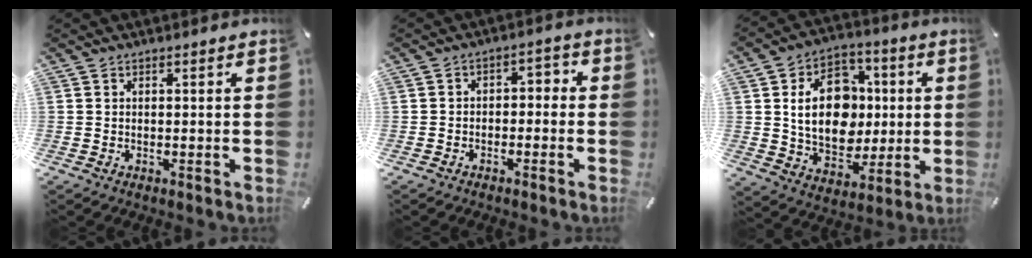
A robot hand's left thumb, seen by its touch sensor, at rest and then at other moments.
{"total": 3.4, "force": [-2.6, 2.0, 1.1], "torque": [-0.017, 0.020, -0.052]}
{"total": 16.9, "force": [1.6, 13.4, 10.1], "torque": [-0.171, 0.007, 0.033]}